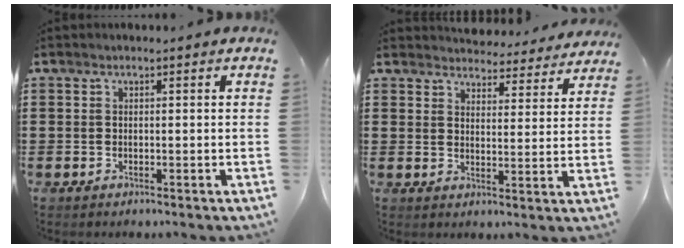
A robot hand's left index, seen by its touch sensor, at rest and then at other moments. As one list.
[{"total": 4.3, "force": [4.3, 0.3, 0.0], "torque": [-0.013, -0.032, 0.073]}]